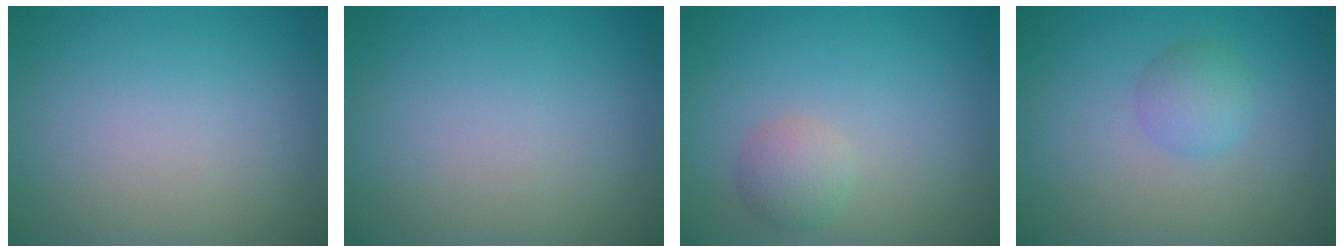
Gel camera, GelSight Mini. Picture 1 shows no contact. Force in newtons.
{"total": 0.0}
{"total": 2.0, "press": 2.0, "slide": 0.0}
{"total": 2.0, "press": 2.0, "slide": 0.1}